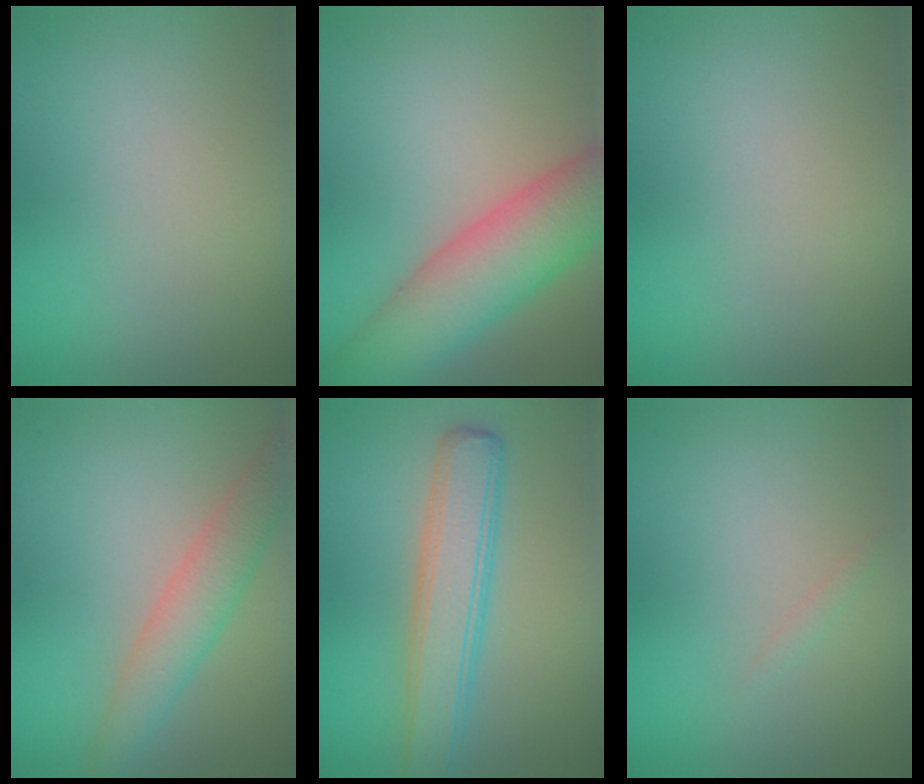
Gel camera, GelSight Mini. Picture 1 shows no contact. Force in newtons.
{"total": 8.5, "press": 8.5, "slide": 0.5}
{"total": 0.0}
{"total": 3.9, "press": 3.9, "slide": 0.1}
{"total": 4.9, "press": 4.9, "slide": 0.2}
{"total": 0.6, "press": 0.5, "slide": 0.1}